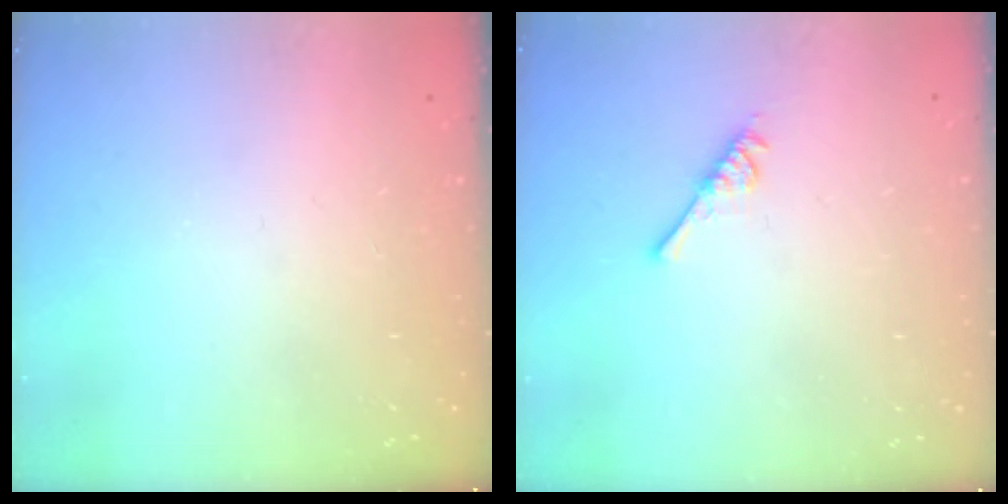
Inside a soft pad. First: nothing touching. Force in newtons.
{"total": 5.0, "press": 4.9, "slide": 0.8}